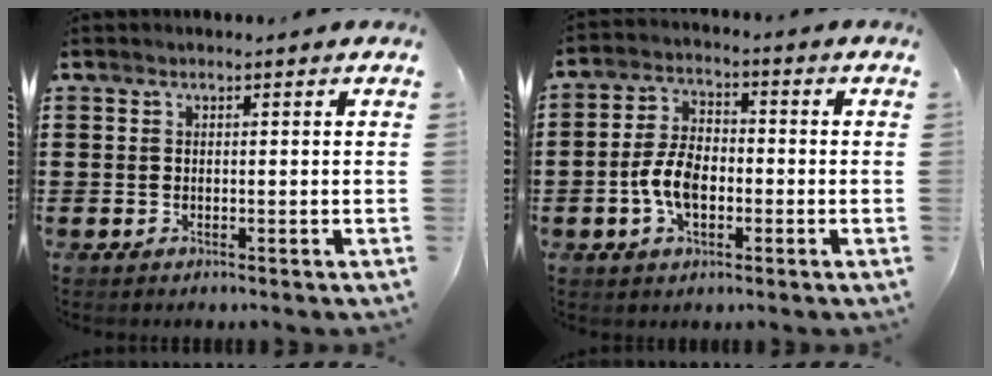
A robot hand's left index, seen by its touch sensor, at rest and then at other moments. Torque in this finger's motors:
{"motor_torque": [1.30, 0.83, 0.50, 0.09]}